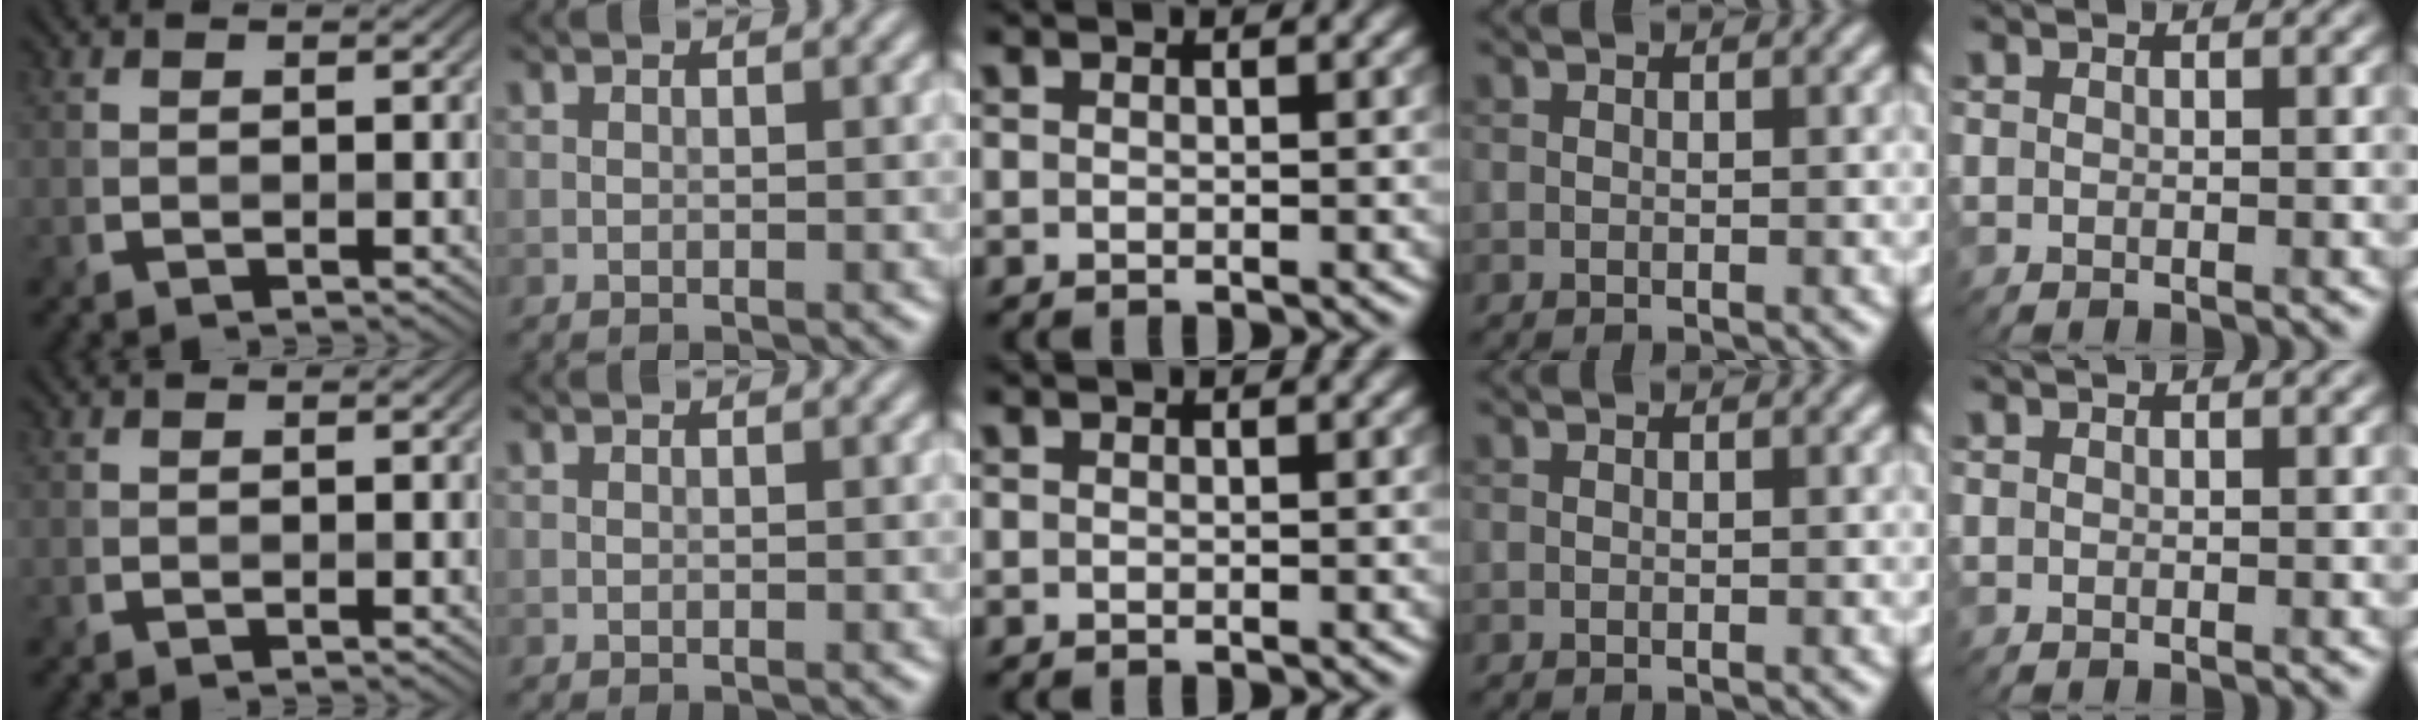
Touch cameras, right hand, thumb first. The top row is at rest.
{}